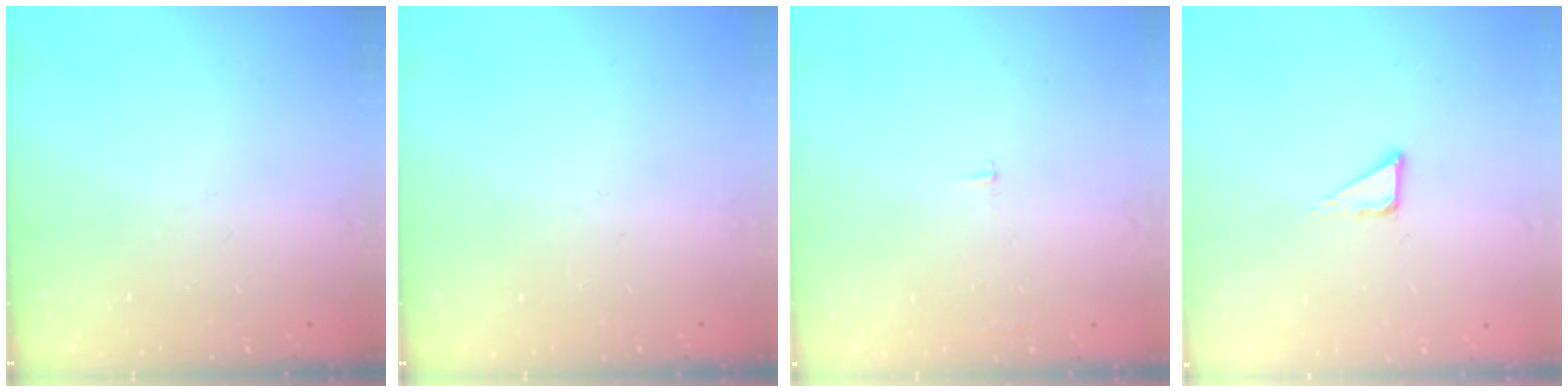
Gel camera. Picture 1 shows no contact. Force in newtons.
{"total": 0.0}
{"total": 2.1, "press": 2.1, "slide": 0.2}
{"total": 3.3, "press": 3.3, "slide": 0.2}